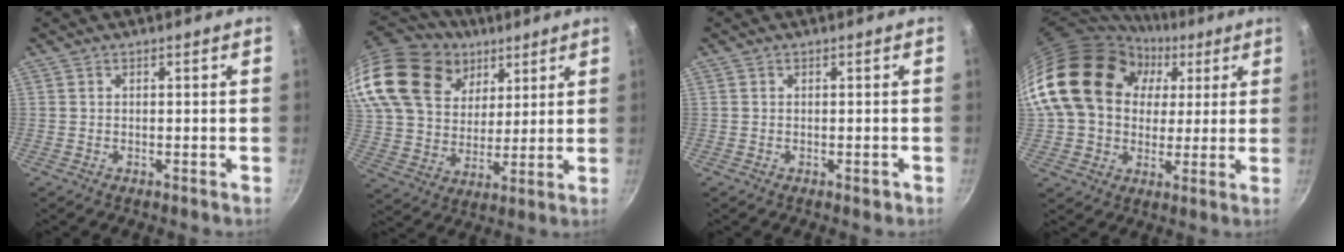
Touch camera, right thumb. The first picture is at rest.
{"total": 27.5, "force": [15.9, 18.8, 12.4], "torque": [-0.258, -0.014, 0.302]}
{"total": 1.1, "force": [-0.4, 0.7, 0.7], "torque": [-0.008, 0.003, -0.006]}
{"total": 22.8, "force": [6.1, 17.7, 13.0], "torque": [-0.218, 0.027, 0.105]}